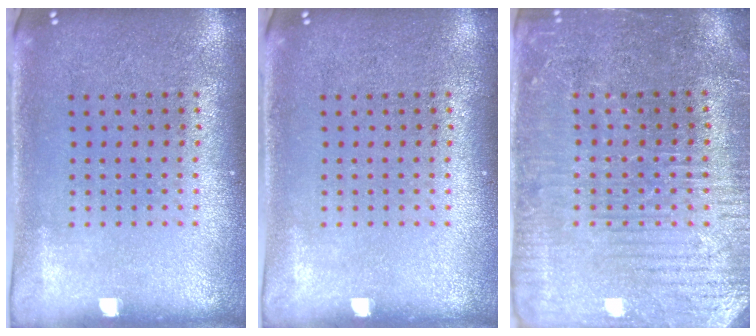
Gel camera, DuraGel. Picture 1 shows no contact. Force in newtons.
{"total": 0.0}
{"total": 3.5, "press": 3.4, "slide": 0.9}